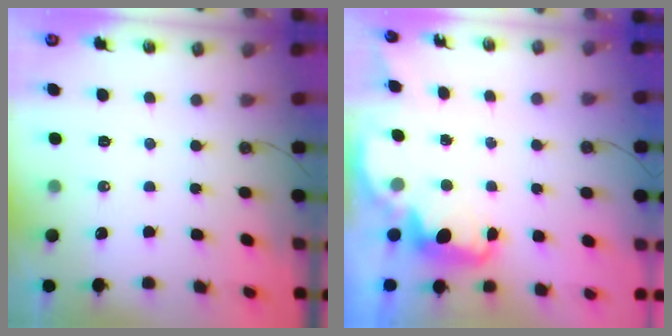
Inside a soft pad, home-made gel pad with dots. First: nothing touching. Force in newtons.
{"total": 2.5, "press": 2.4, "slide": 0.7}